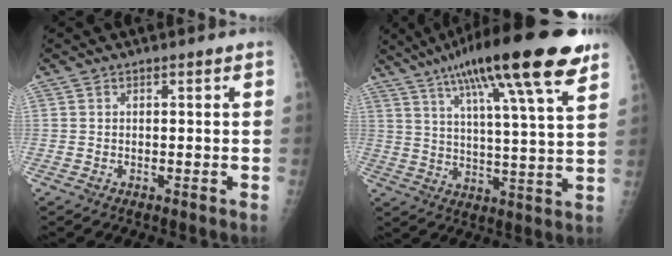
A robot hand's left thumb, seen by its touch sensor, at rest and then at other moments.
{"total": 22.9, "force": [13.6, 3.6, 18.1], "torque": [-0.282, -0.022, 0.206]}